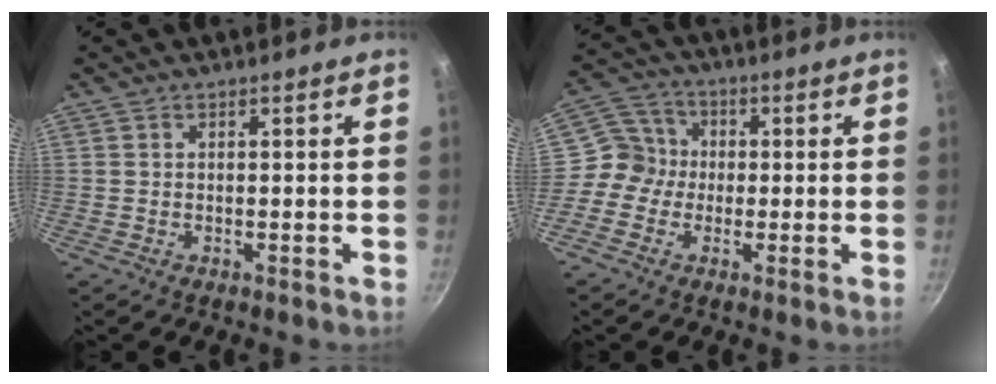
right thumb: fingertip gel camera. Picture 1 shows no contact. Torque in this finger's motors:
{"motor_torque": [0.24, 0.06, -0.08, 0.22, -0.04]}